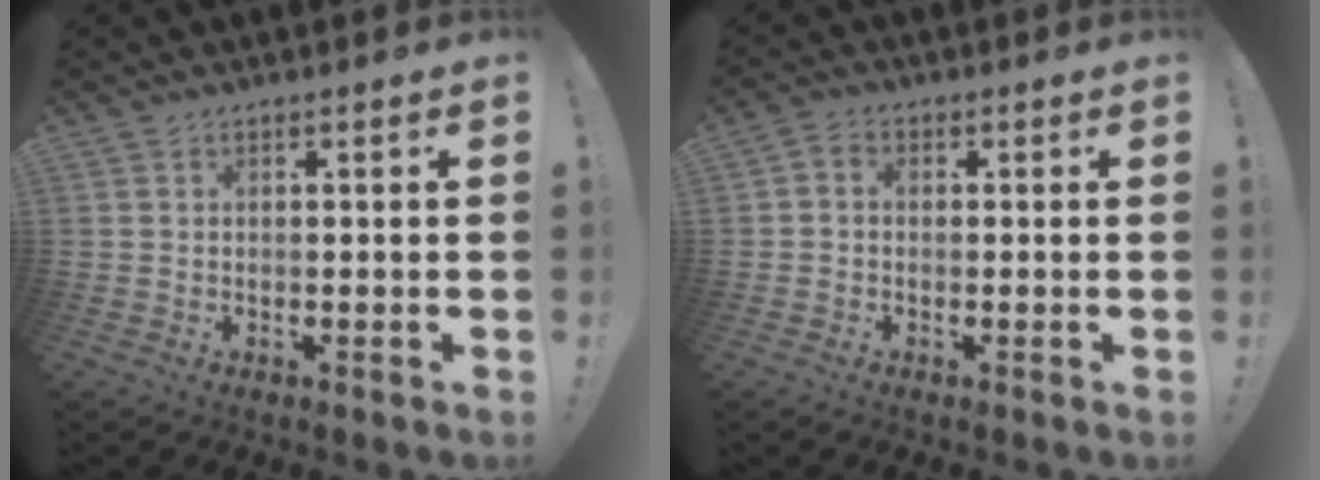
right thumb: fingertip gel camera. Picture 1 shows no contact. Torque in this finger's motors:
{"motor_torque": [-0.10, 0.17, 0.08, -0.07, 0.09]}